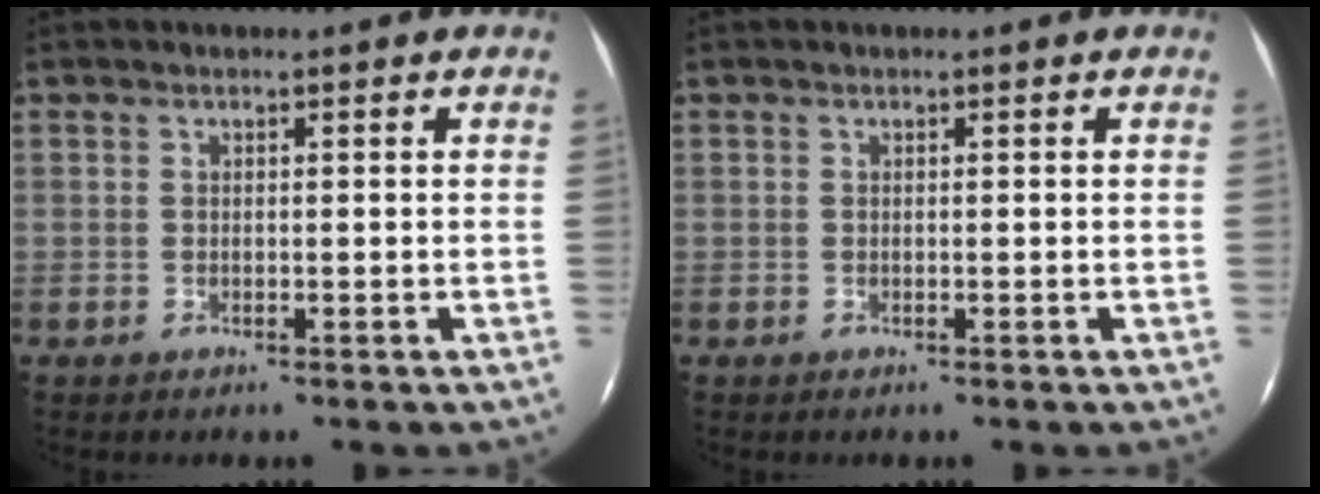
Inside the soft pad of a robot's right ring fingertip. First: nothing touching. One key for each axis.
{"total": 0.0}